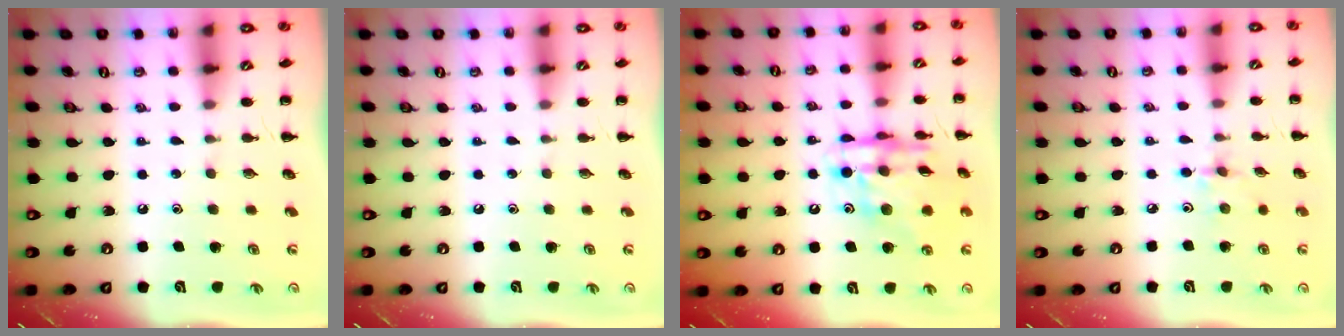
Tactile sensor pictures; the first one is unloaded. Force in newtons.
{"total": 0.0}
{"total": 15.0, "press": 14.5, "slide": 3.9}
{"total": 2.2, "press": 2.1, "slide": 0.6}